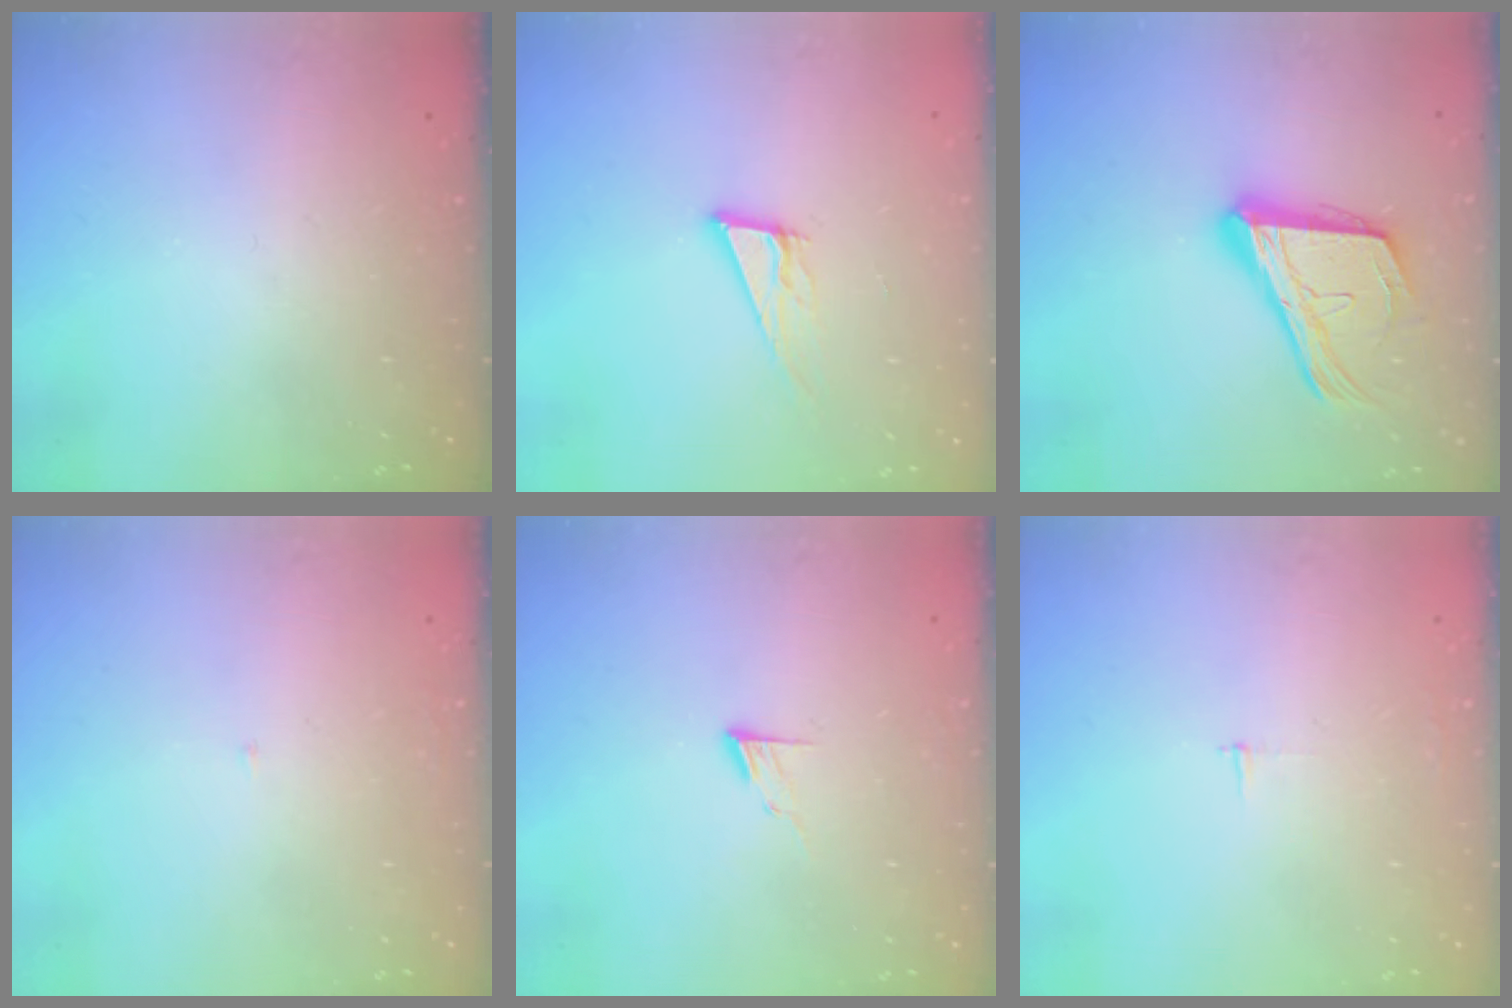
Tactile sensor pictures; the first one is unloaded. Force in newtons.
{"total": 9.2, "press": 8.4, "slide": 3.5}
{"total": 19.8, "press": 19.7, "slide": 2.6}
{"total": 2.0, "press": 2.0, "slide": 0.2}
{"total": 6.0, "press": 5.9, "slide": 0.6}
{"total": 2.3, "press": 2.3, "slide": 0.2}